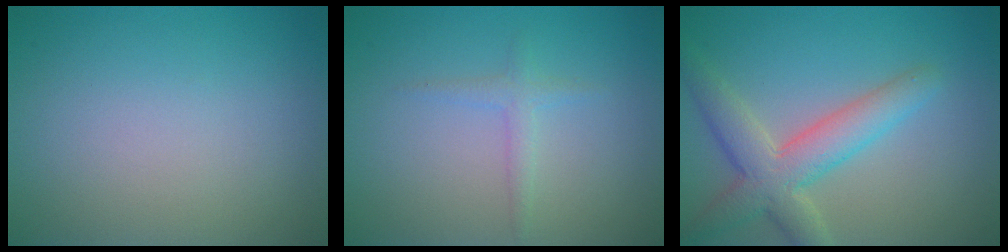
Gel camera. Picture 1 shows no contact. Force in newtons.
{"total": 1.3, "press": 1.3, "slide": 0.0}
{"total": 5.3, "press": 5.2, "slide": 0.3}